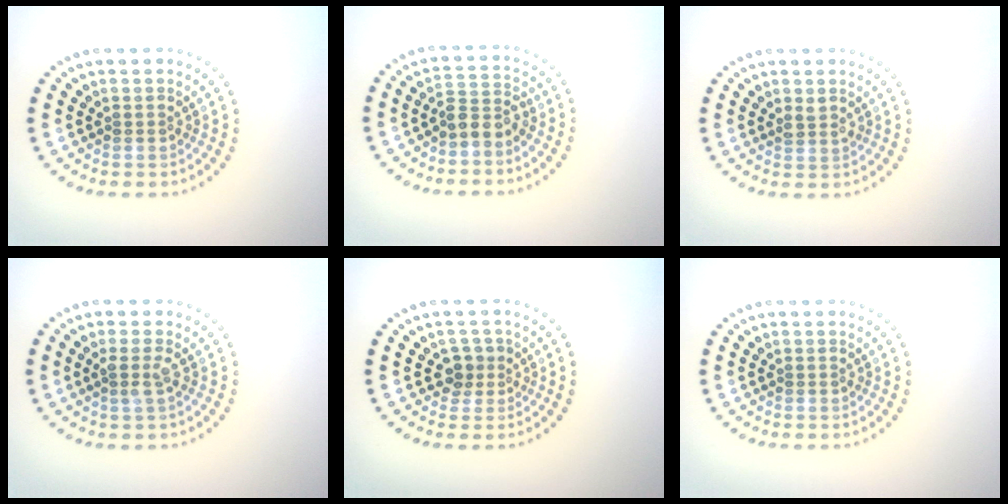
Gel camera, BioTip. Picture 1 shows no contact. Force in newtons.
{"total": 2.3, "press": 1.9, "slide": 1.3}
{"total": 1.1, "press": 0.9, "slide": 0.6}
{"total": 1.3, "press": 1.1, "slide": 0.7}
{"total": 1.8, "press": 1.5, "slide": 1.0}
{"total": 0.0}